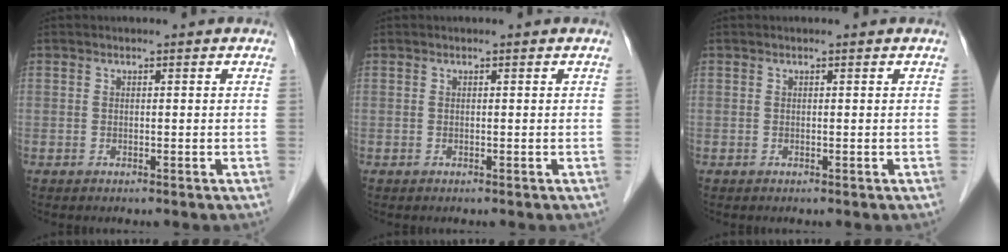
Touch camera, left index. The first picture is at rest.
{"total": 0.0}
{"total": 0.0}